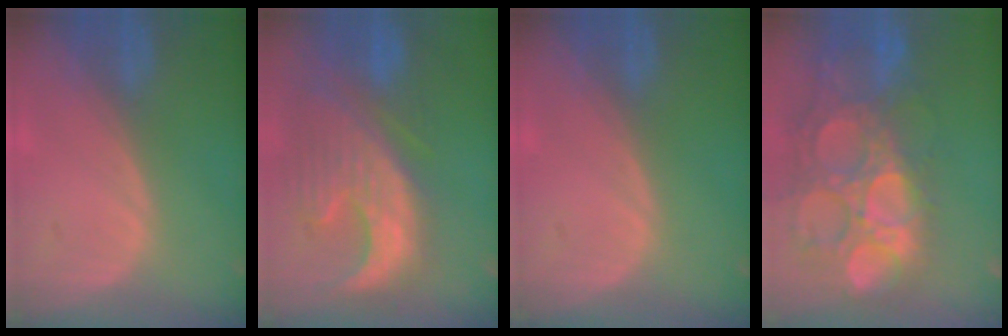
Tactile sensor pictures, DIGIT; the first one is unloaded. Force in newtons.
{"total": 12.8, "press": 11.1, "slide": 6.2}
{"total": 0.0}
{"total": 15.6, "press": 12.9, "slide": 8.7}